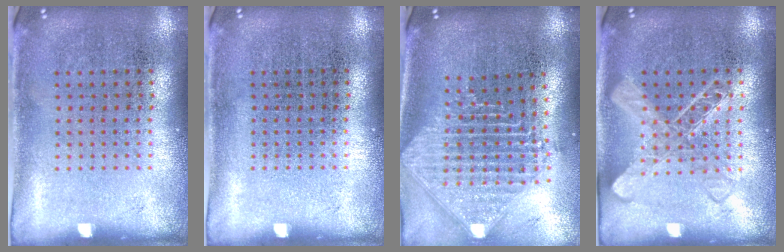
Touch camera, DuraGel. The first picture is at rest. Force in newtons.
{"total": 0.0}
{"total": 2.4, "press": 1.9, "slide": 1.5}
{"total": 1.6, "press": 1.6, "slide": 0.4}